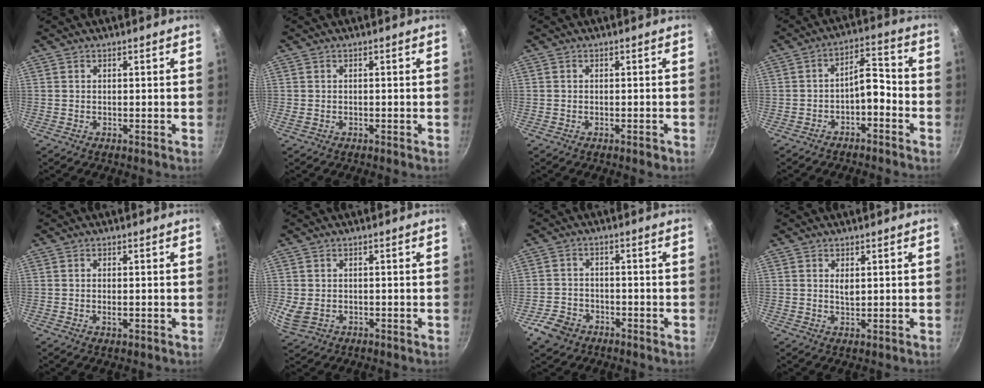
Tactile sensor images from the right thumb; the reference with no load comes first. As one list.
[{"total": 0.7, "force": [-0.2, 0.5, 0.4], "torque": [-0.008, 0.001, -0.002]}, {"total": 1.1, "force": [-0.6, 0.5, 0.7], "torque": [-0.010, 0.007, -0.007]}, {"total": 6.2, "force": [-2.8, 3.0, 4.6], "torque": [-0.060, 0.056, -0.040]}, {"total": 1.6, "force": [-0.3, 0.7, 1.4], "torque": [-0.025, 0.000, -0.005]}, {"total": 4.3, "force": [-0.6, 3.3, 2.6], "torque": [-0.057, -0.003, -0.003]}, {"total": 6.1, "force": [-3.5, 4.4, 2.4], "torque": [-0.040, 0.029, -0.059]}, {"total": 1.8, "force": [0.6, 0.9, 1.5], "torque": [-0.024, -0.005, 0.012]}]